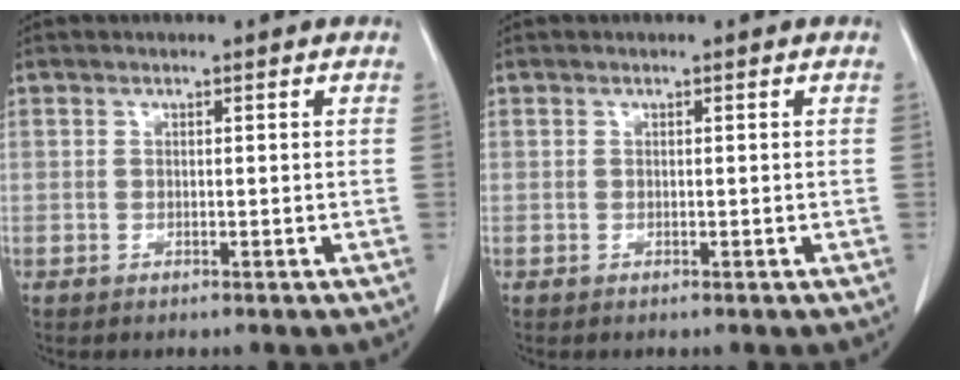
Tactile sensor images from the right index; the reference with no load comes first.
{"total": 0.0}